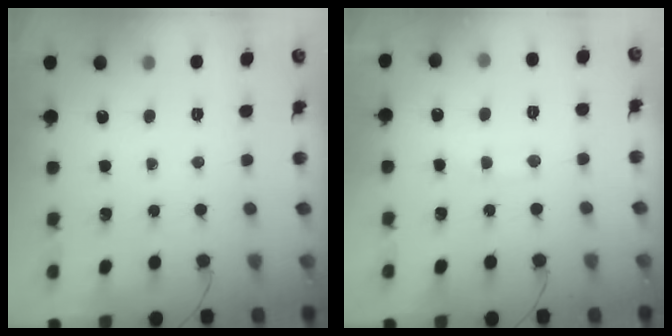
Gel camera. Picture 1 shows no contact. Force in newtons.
{"total": 7.7, "press": 7.7, "slide": 1.1}